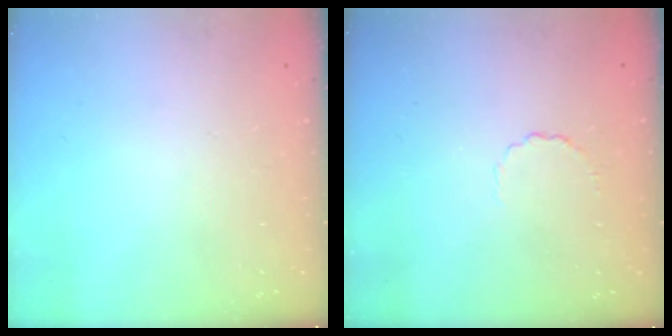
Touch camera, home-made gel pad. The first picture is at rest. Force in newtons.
{"total": 2.6, "press": 2.4, "slide": 1.0}